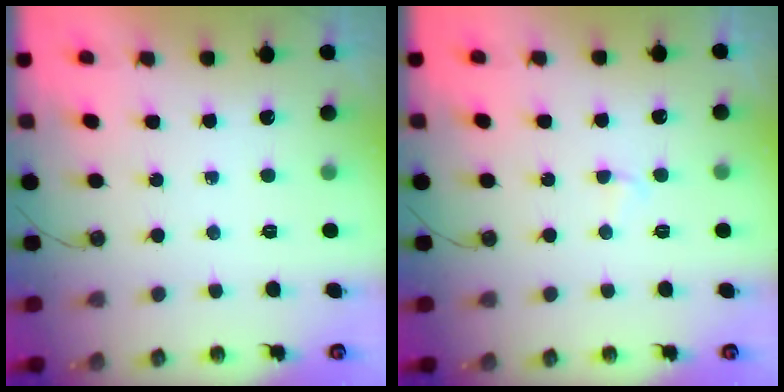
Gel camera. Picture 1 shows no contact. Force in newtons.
{"total": 2.6, "press": 2.6, "slide": 0.2}